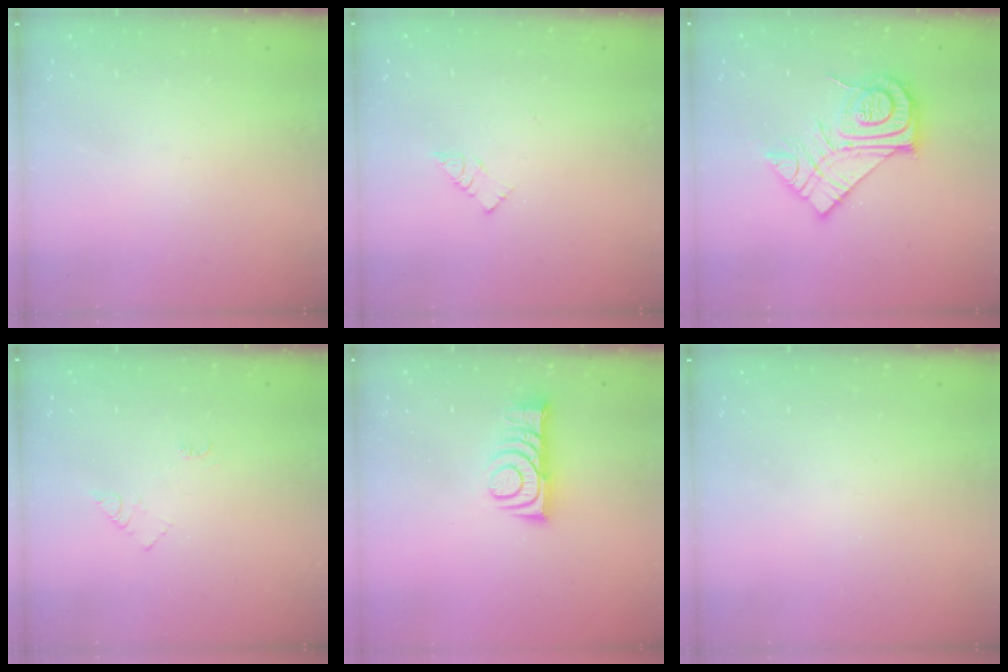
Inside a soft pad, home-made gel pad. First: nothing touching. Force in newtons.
{"total": 5.1, "press": 5.1, "slide": 0.2}
{"total": 16.5, "press": 16.5, "slide": 1.2}
{"total": 4.4, "press": 4.4, "slide": 0.5}
{"total": 9.3, "press": 9.3, "slide": 0.7}
{"total": 0.0}